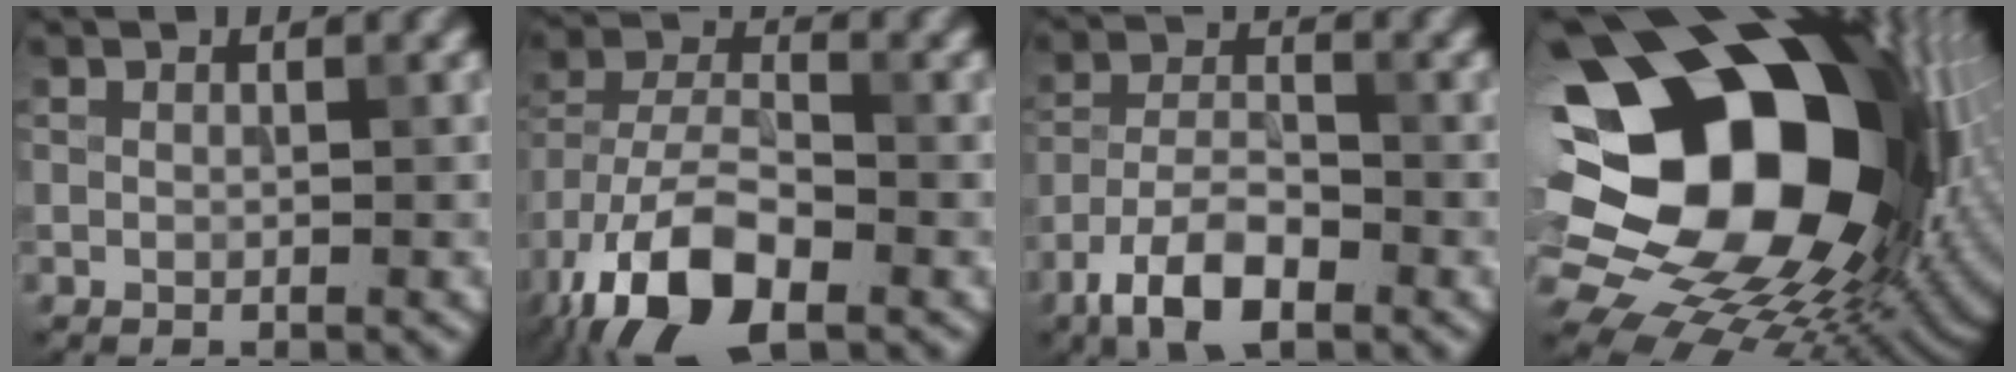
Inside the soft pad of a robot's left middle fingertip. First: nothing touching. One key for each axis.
{"total": 11.5, "fx": -6.5, "fy": 5.1, "fz": 7.9, "tx": -0.158, "ty": -0.008, "tz": -0.132}
{"total": 6.3, "fx": -3.9, "fy": 2.5, "fz": 4.2, "tx": -0.079, "ty": 0.000, "tz": -0.081}
{"total": 22.7, "fx": 4.1, "fy": 16.2, "fz": 15.4, "tx": -0.261, "ty": -0.012, "tz": 0.090}